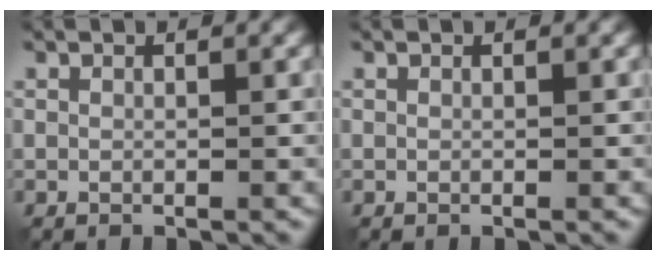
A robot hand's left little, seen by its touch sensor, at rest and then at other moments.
{"total": 0.0}